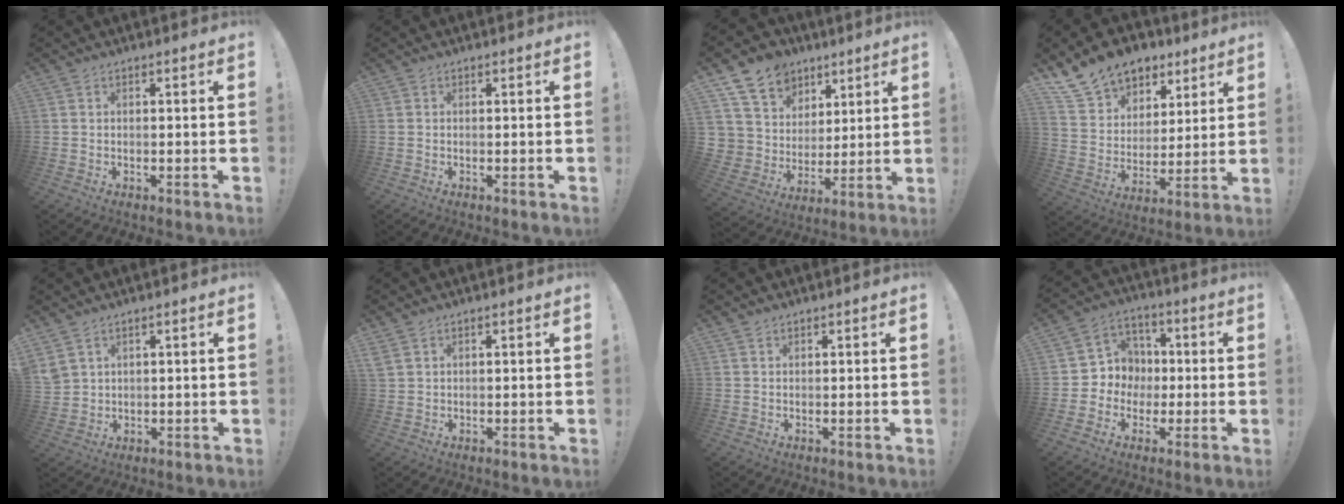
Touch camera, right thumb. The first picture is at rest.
{"total": 0.0}
{"total": 11.3, "force": [6.4, 9.1, 1.9], "torque": [-0.051, -0.045, 0.144]}
{"total": 15.6, "force": [11.1, 10.0, 4.4], "torque": [-0.084, -0.070, 0.216]}
{"total": 4.3, "force": [2.8, 2.7, 1.9], "torque": [-0.056, -0.006, 0.058]}
{"total": 2.4, "force": [1.6, 1.3, 1.3], "torque": [-0.036, -0.002, 0.033]}
{"total": 1.1, "force": [0.9, 0.5, 0.3], "torque": [-0.007, -0.001, 0.018]}
{"total": 8.4, "force": [-1.9, 8.1, 1.4], "torque": [-0.019, 0.019, -0.023]}